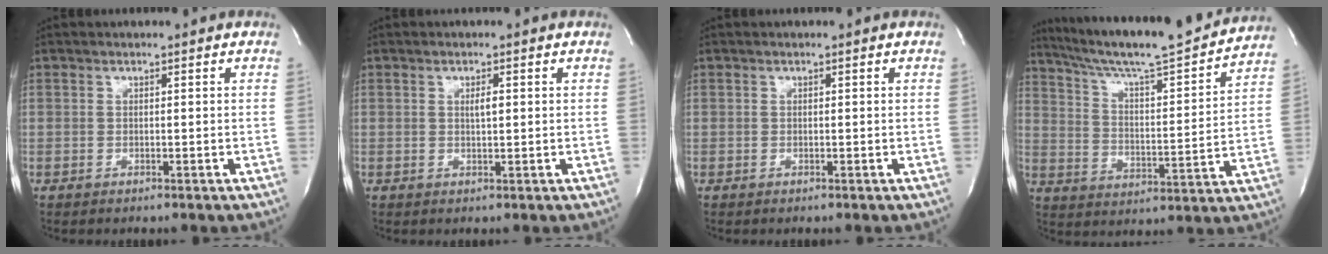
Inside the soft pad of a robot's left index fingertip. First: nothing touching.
{"total": 1.5, "force": [0.3, 0.4, 1.4], "torque": [-0.027, 0.001, 0.005]}
{"total": 0.0}
{"total": 21.3, "force": [19.1, 0.8, 9.3], "torque": [-0.161, -0.013, 0.285]}